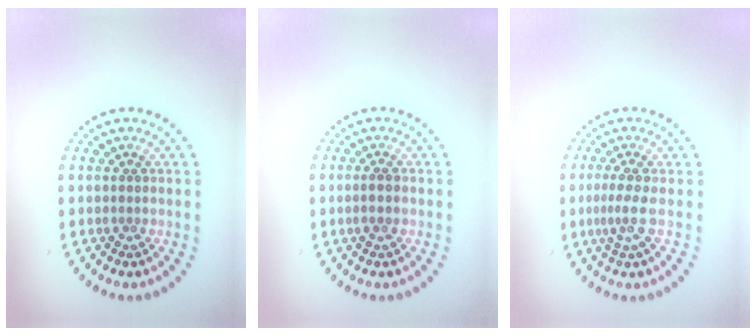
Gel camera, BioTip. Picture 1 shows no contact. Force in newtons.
{"total": 1.3, "press": 1.1, "slide": 0.5}
{"total": 2.2, "press": 1.5, "slide": 1.6}